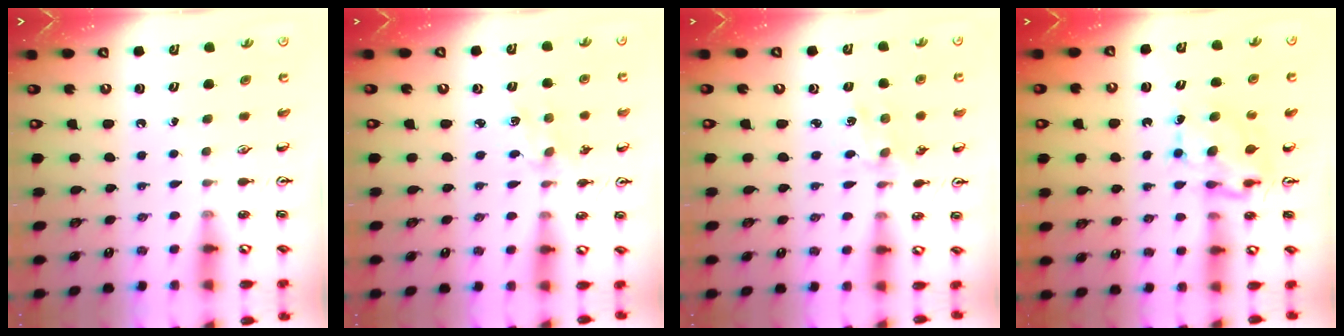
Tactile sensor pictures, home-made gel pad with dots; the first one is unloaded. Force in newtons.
{"total": 1.8, "press": 1.8, "slide": 0.4}
{"total": 1.1, "press": 1.0, "slide": 0.2}
{"total": 6.9, "press": 6.9, "slide": 0.6}